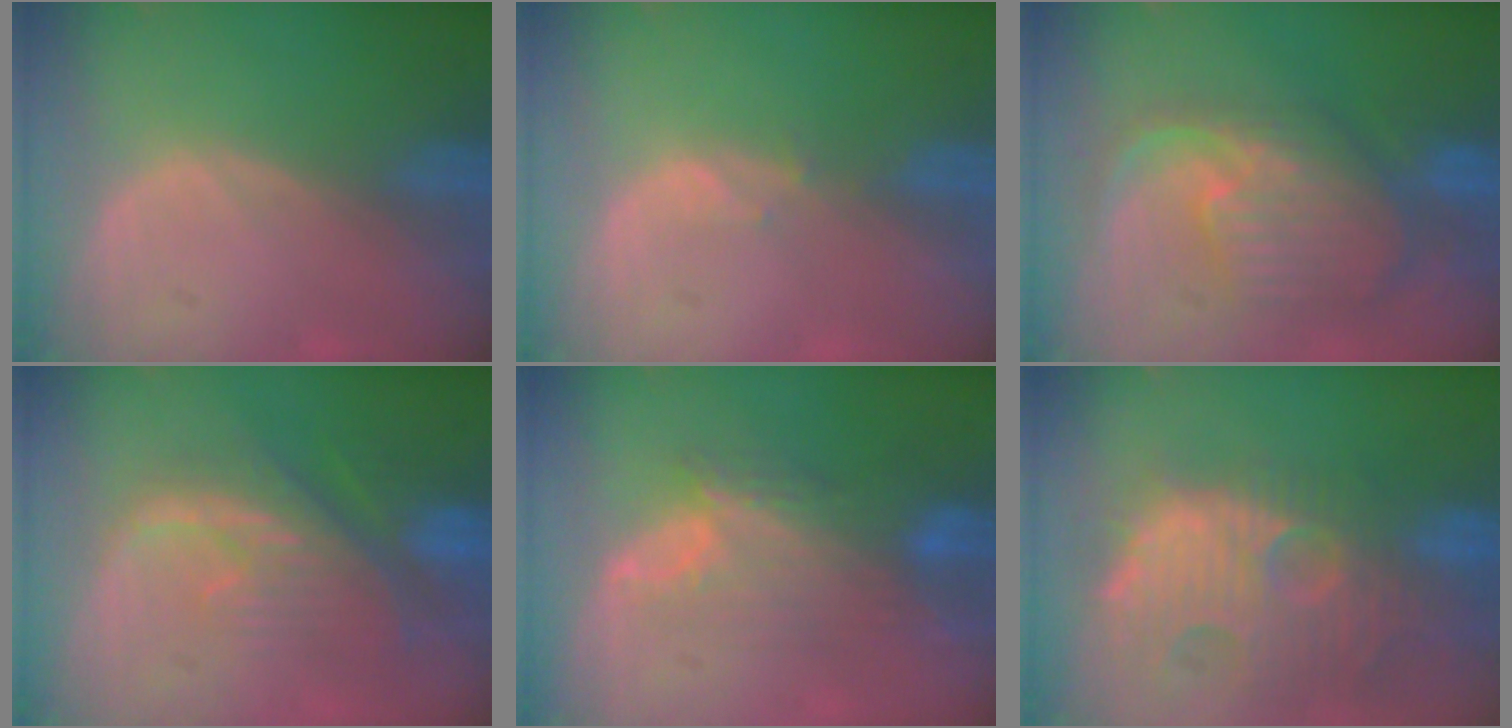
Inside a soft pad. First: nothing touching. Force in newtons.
{"total": 0.8, "press": 0.8, "slide": 0.3}
{"total": 10.5, "press": 9.4, "slide": 4.8}
{"total": 10.2, "press": 9.0, "slide": 5.0}
{"total": 8.6, "press": 7.8, "slide": 3.6}
{"total": 14.3, "press": 12.5, "slide": 6.9}